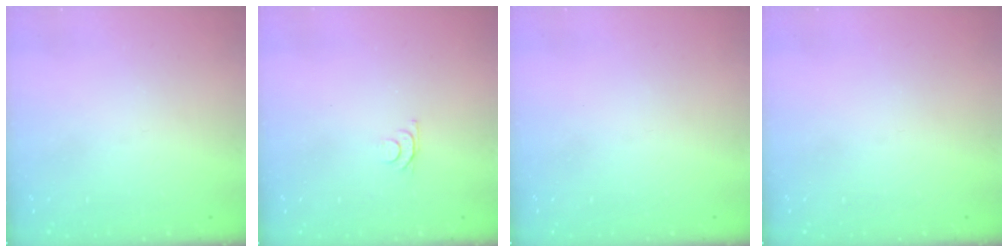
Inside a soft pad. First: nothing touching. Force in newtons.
{"total": 4.2, "press": 4.1, "slide": 0.5}
{"total": 0.0}
{"total": 0.0}